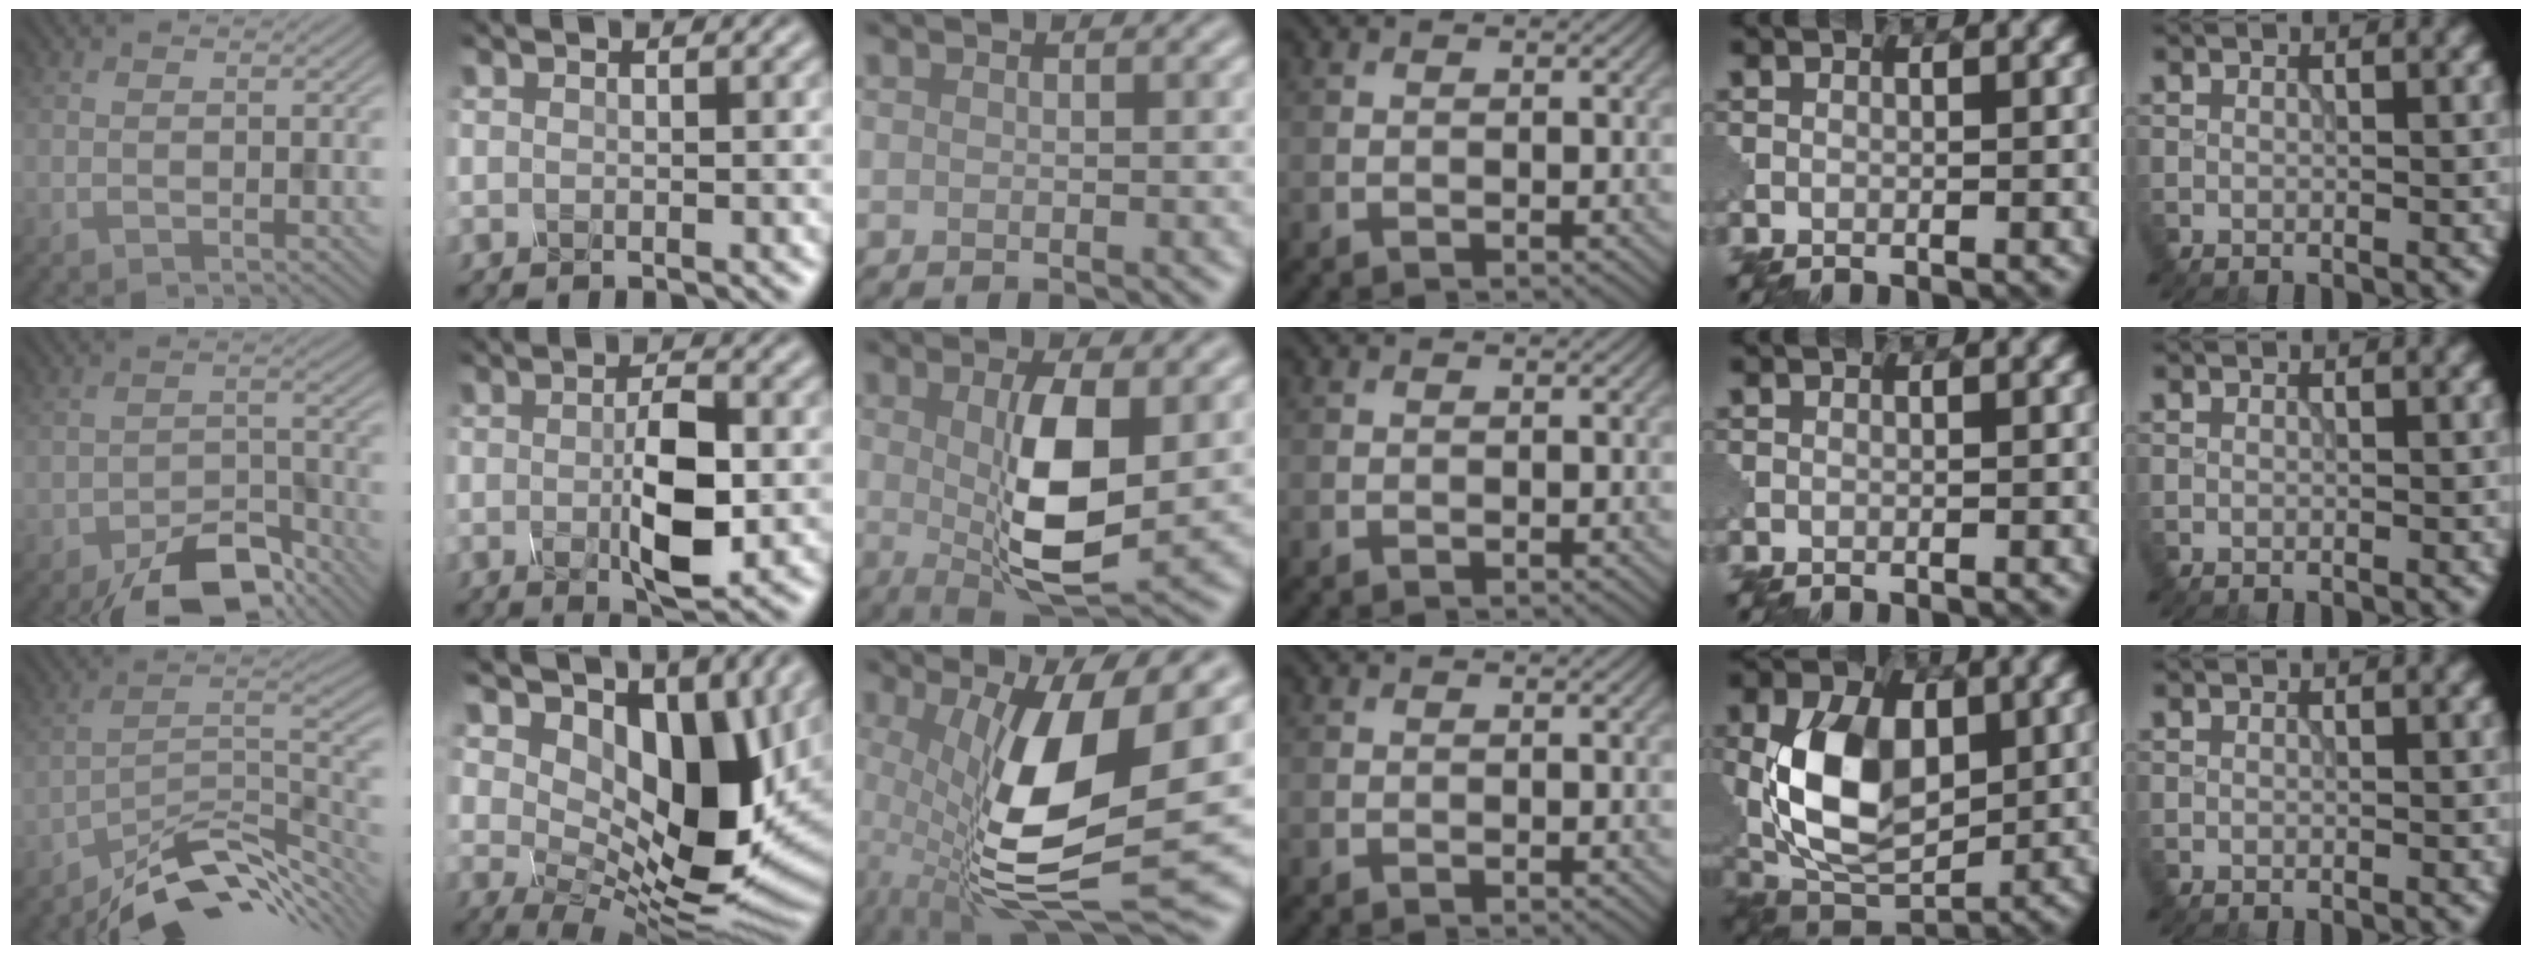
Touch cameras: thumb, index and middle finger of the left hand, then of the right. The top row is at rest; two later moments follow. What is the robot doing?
{"motion": "press", "object": "mechanical pencil"}